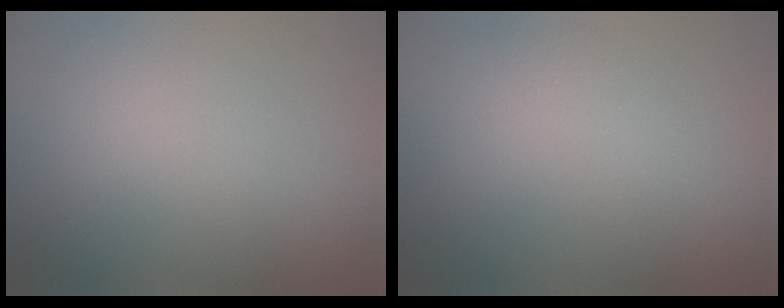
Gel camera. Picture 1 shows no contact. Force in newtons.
{"total": 1.4, "press": 1.4, "slide": 0.1}